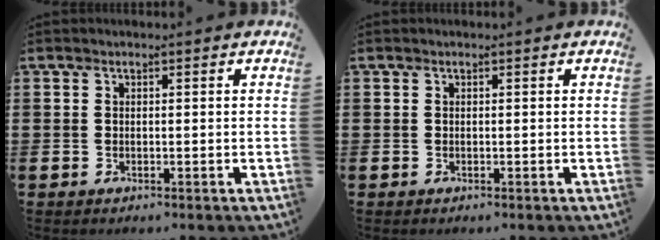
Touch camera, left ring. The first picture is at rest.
{"total": 0.0}